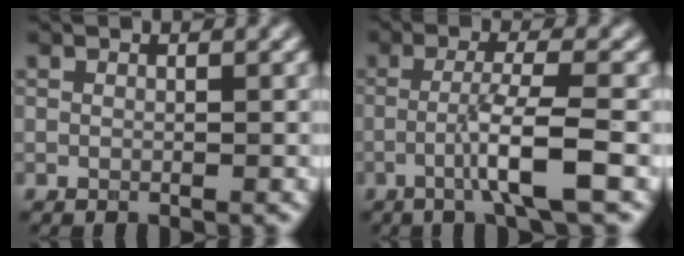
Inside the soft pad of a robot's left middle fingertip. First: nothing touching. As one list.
[{"total": 4.6, "force": [-1.5, 0.4, 4.4], "torque": [-0.074, 0.010, -0.038]}]